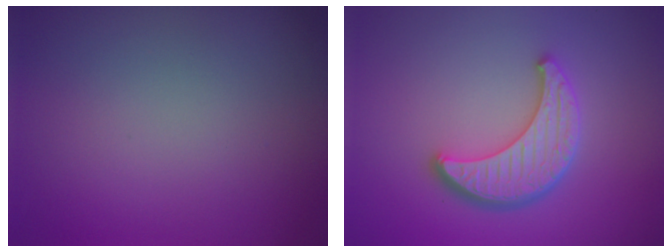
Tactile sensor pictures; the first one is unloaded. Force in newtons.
{"total": 4.4, "press": 3.8, "slide": 2.3}